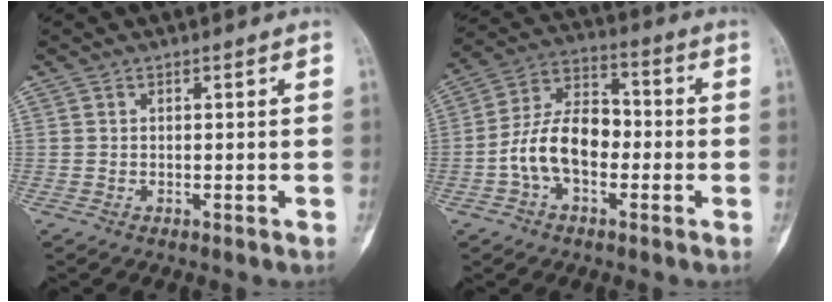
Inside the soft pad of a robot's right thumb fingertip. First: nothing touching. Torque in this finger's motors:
{"motor_torque": [1.67, 1.55, 1.02, -0.82, 0.26]}